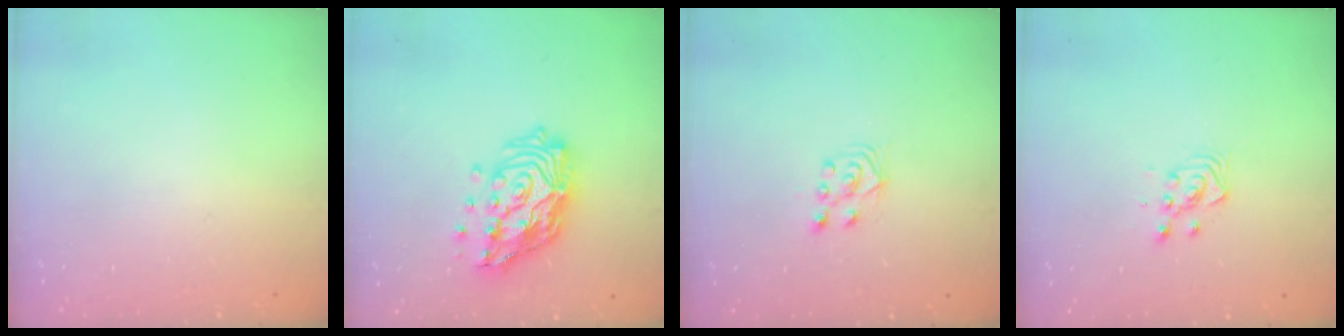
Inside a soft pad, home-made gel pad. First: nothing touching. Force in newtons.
{"total": 16.3, "press": 16.2, "slide": 1.6}
{"total": 5.5, "press": 5.5, "slide": 0.4}
{"total": 3.6, "press": 3.4, "slide": 1.2}